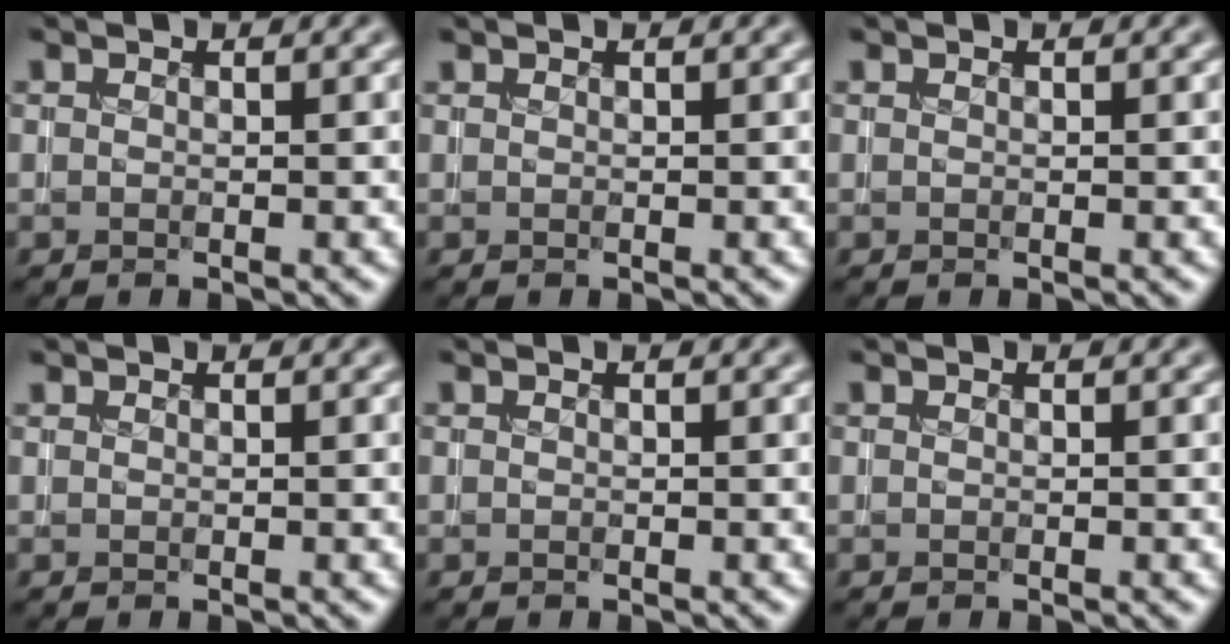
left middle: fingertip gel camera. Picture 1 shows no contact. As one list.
[{"total": 0.0}, {"total": 0.0}, {"total": 0.0}, {"total": 0.0}, {"total": 0.0}]